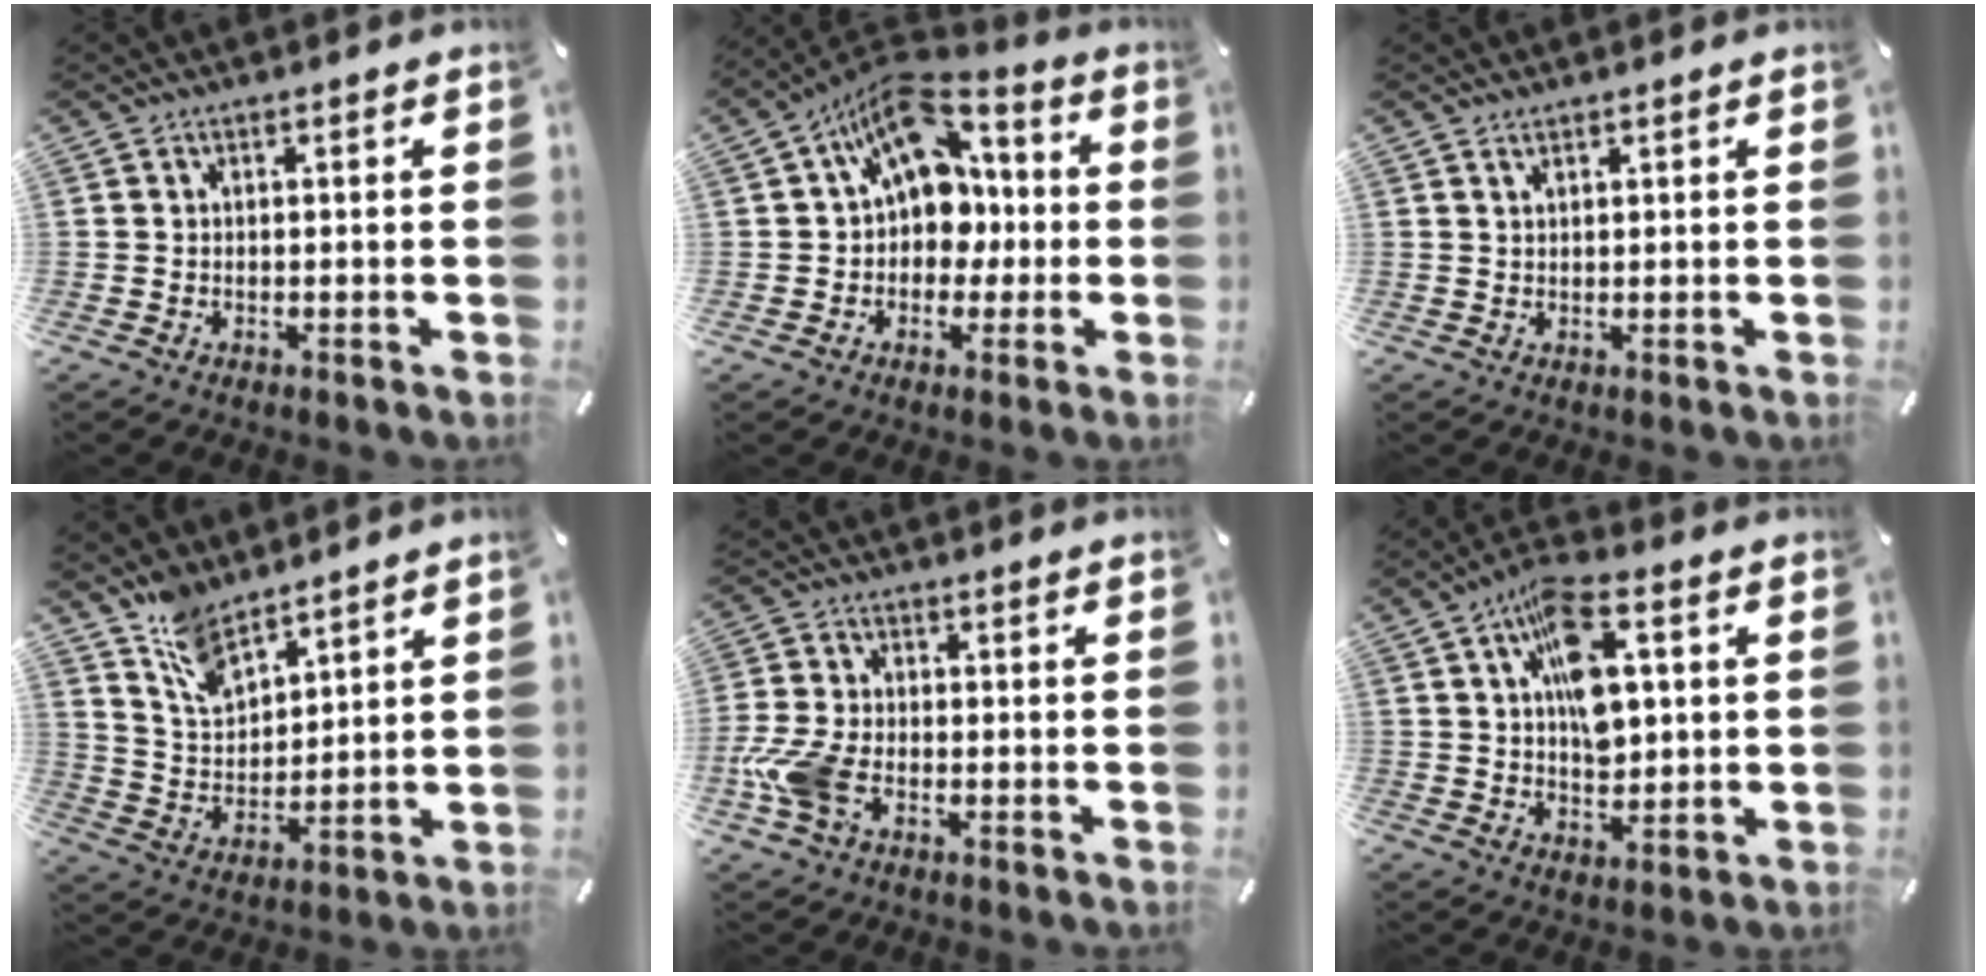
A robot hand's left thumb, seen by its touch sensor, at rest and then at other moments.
{"total": 15.1, "force": [3.8, 11.3, 9.2], "torque": [-0.151, -0.027, 0.068]}
{"total": 1.0, "force": [0.8, 0.3, 0.5], "torque": [-0.011, -0.001, 0.014]}
{"total": 9.5, "force": [7.7, 4.3, 3.5], "torque": [-0.096, -0.035, 0.150]}
{"total": 8.1, "force": [-2.9, 4.9, 5.8], "torque": [-0.135, 0.004, -0.053]}
{"total": 12.0, "force": [3.4, 6.9, 9.2], "torque": [-0.156, 0.003, 0.061]}